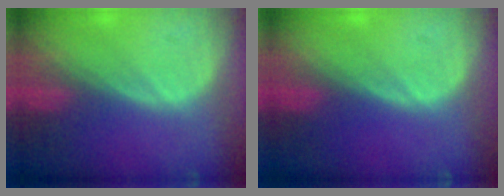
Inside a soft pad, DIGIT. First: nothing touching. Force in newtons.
{"total": 0.0}